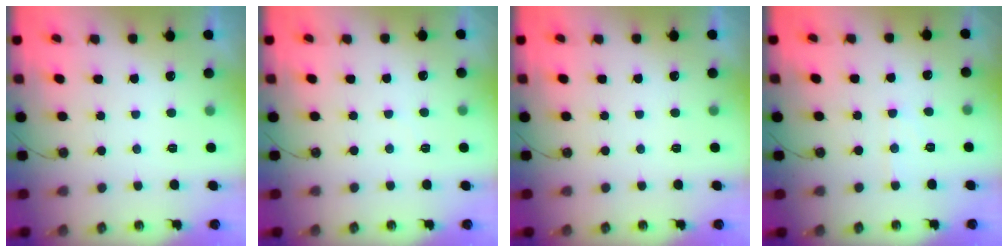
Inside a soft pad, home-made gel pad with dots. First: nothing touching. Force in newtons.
{"total": 2.4, "press": 2.4, "slide": 0.4}
{"total": 0.0}
{"total": 4.8, "press": 4.7, "slide": 0.7}